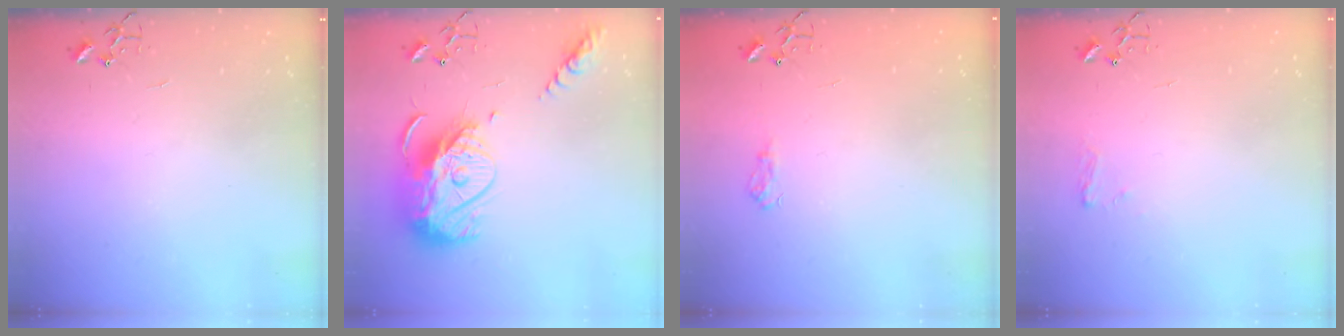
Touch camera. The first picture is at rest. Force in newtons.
{"total": 18.8, "press": 18.7, "slide": 1.6}
{"total": 7.5, "press": 7.4, "slide": 0.9}
{"total": 5.9, "press": 5.9, "slide": 0.7}